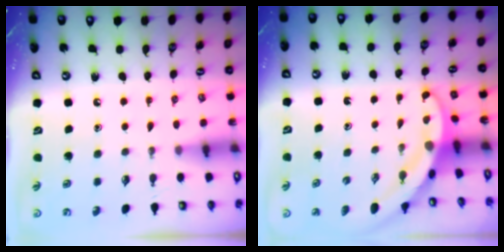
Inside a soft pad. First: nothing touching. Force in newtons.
{"total": 3.8, "press": 3.8, "slide": 0.2}